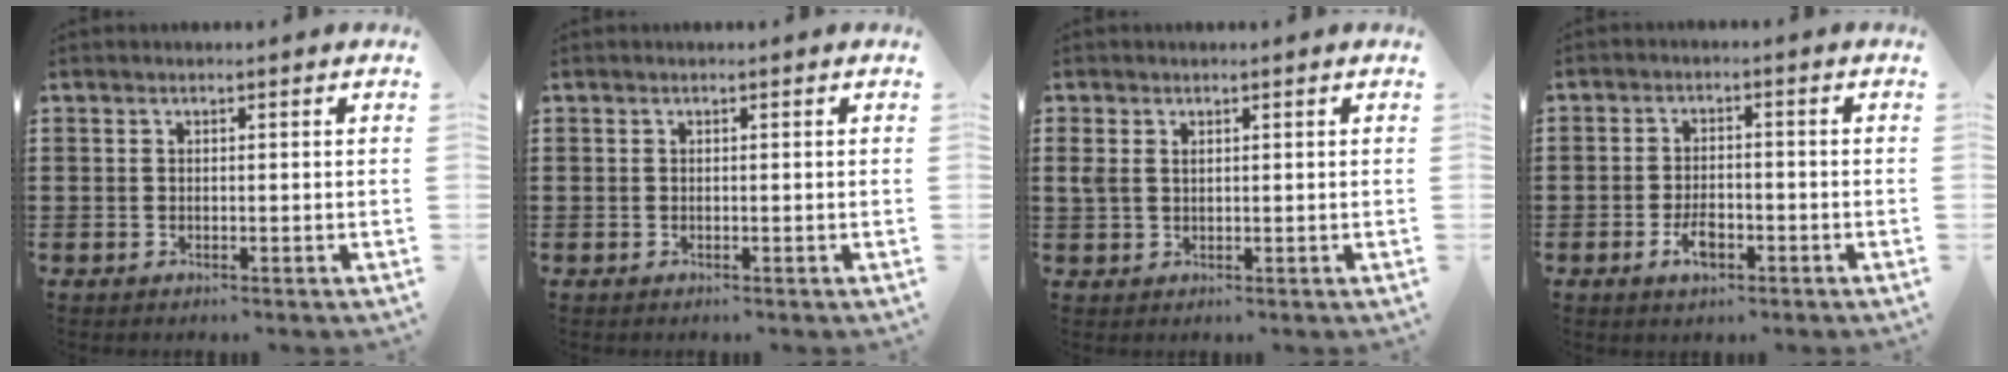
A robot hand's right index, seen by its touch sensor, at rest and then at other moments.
{"total": 0.0}
{"total": 1.5, "force": [0.6, 1.0, 0.9], "torque": [-0.021, 0.005, 0.011]}
{"total": 3.9, "force": [-1.9, 1.8, 2.8], "torque": [-0.063, -0.004, -0.037]}